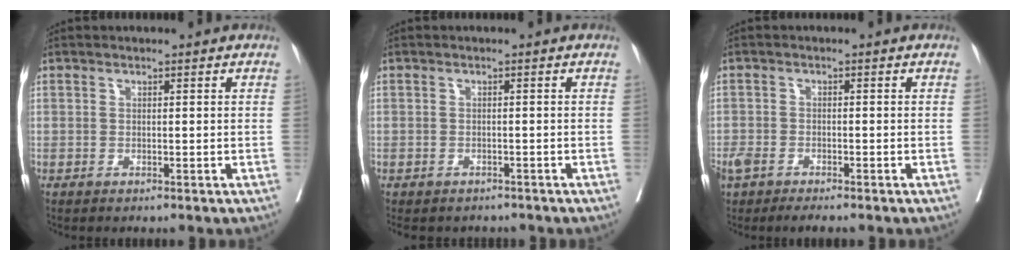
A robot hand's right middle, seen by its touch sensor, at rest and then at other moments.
{"total": 5.0, "force": [-4.3, 2.4, 0.9], "torque": [-0.009, 0.000, -0.053]}
{"total": 5.2, "force": [-4.0, 1.9, 2.7], "torque": [-0.053, -0.004, -0.069]}